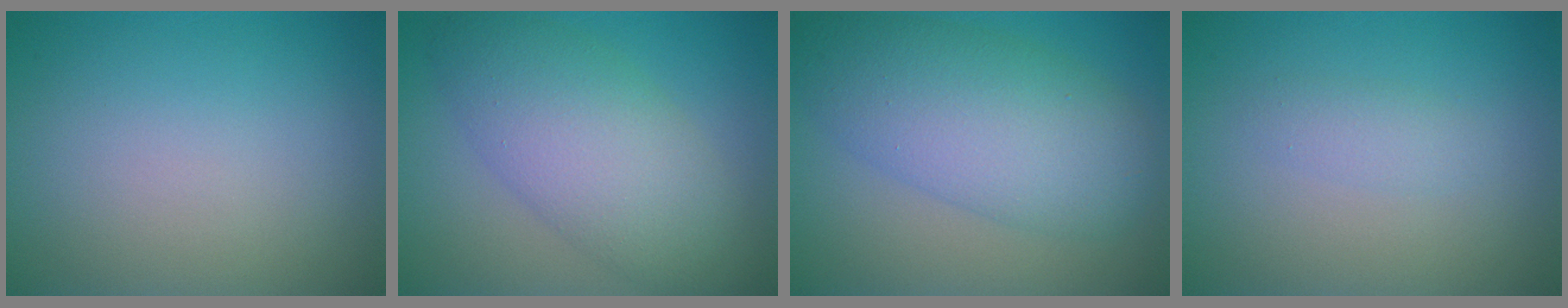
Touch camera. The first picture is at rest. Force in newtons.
{"total": 7.4, "press": 7.4, "slide": 0.1}
{"total": 8.3, "press": 8.3, "slide": 0.0}
{"total": 1.3, "press": 1.3, "slide": 0.1}